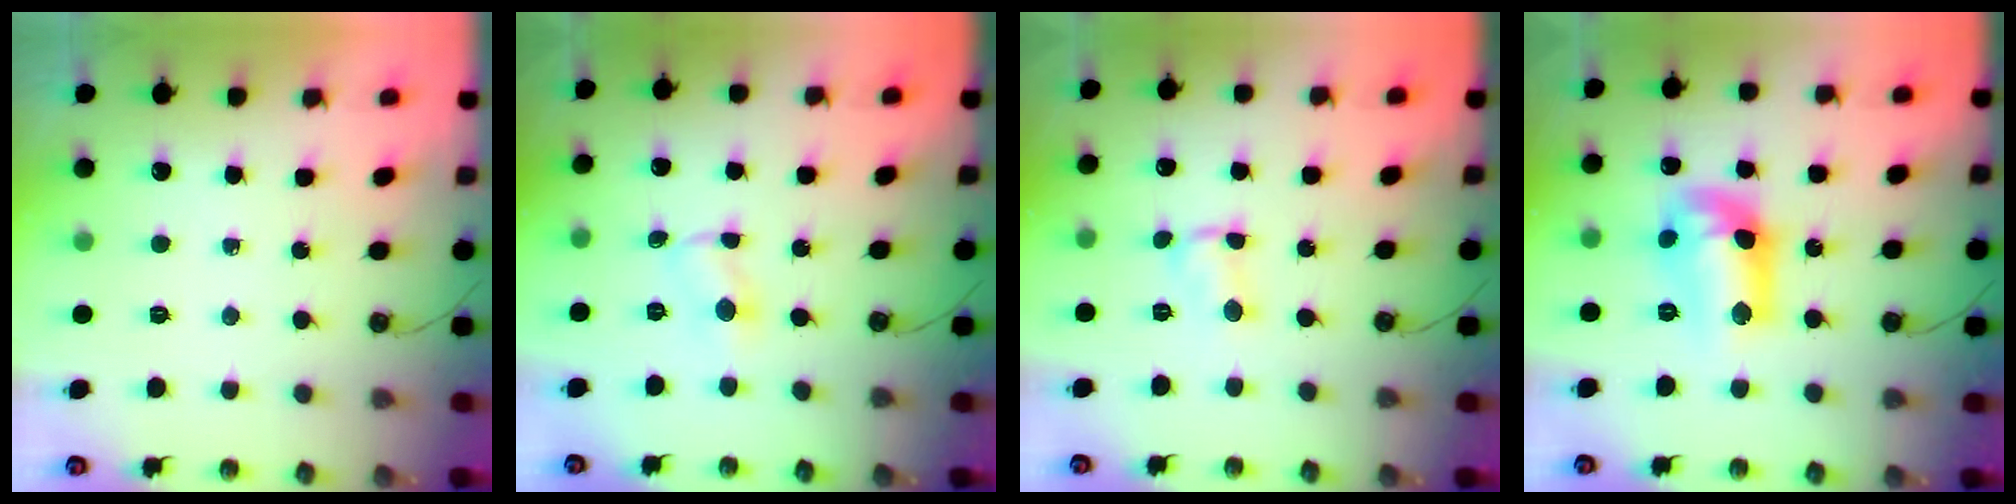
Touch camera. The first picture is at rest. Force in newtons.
{"total": 1.5, "press": 1.5, "slide": 0.2}
{"total": 2.2, "press": 2.1, "slide": 0.3}
{"total": 14.2, "press": 13.6, "slide": 4.0}